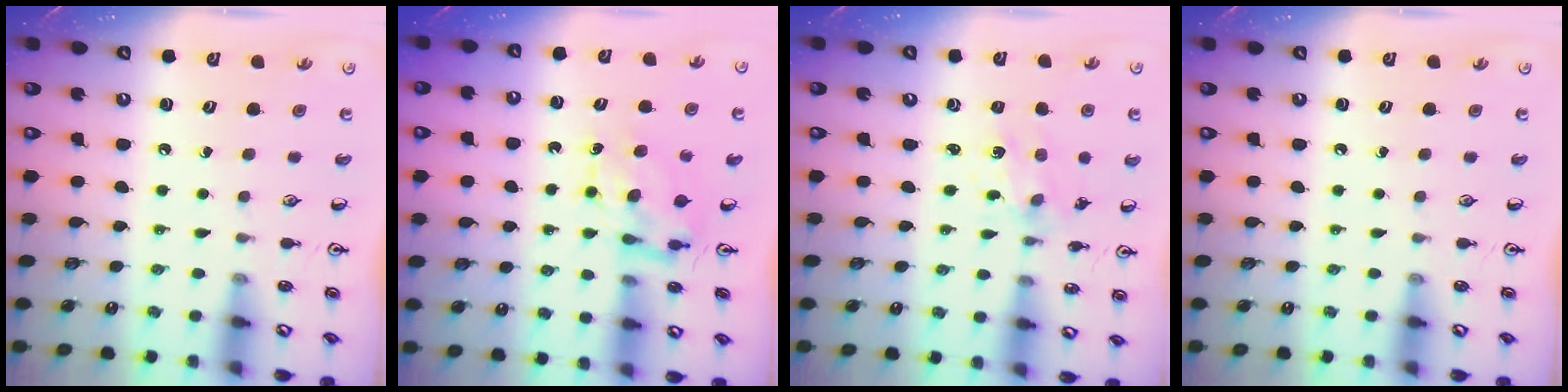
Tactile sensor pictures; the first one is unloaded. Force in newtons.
{"total": 6.9, "press": 6.9, "slide": 0.6}
{"total": 2.4, "press": 2.2, "slide": 0.8}
{"total": 0.0}